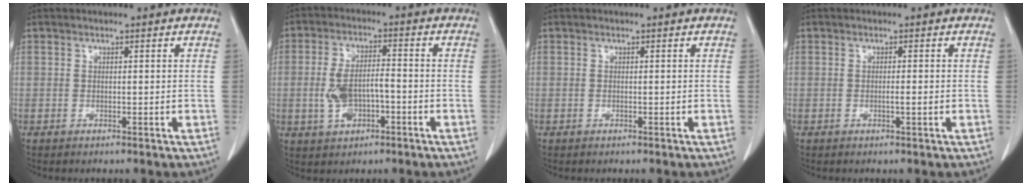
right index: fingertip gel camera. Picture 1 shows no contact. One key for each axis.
{"total": 6.7, "fx": -1.8, "fy": 3.3, "fz": 5.6, "tx": -0.118, "ty": 0.010, "tz": -0.026}
{"total": 0.0}
{"total": 1.3, "fx": -0.3, "fy": 0.0, "fz": 1.3, "tx": -0.023, "ty": -0.002, "tz": -0.005}